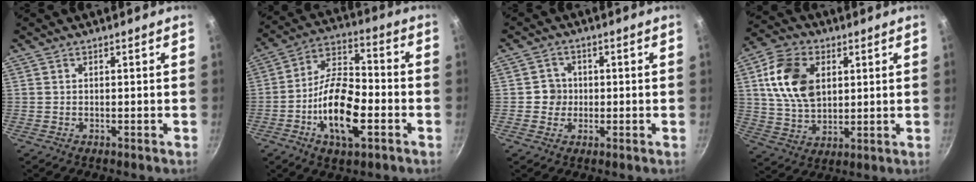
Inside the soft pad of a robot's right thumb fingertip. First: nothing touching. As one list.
[{"total": 15.6, "force": [-4.9, 7.1, 12.9], "torque": [-0.226, 0.037, -0.097]}, {"total": 3.6, "force": [-0.1, 3.6, 0.8], "torque": [0.014, 0.007, -0.008]}, {"total": 14.3, "force": [3.6, 9.7, 9.8], "torque": [-0.165, -0.004, 0.069]}]